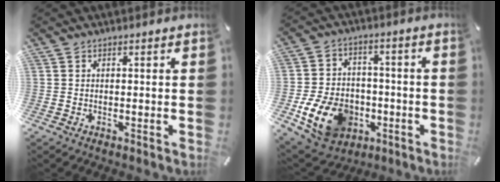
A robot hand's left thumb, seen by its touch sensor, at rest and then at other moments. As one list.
[{"total": 14.0, "force": [-5.0, 10.5, 7.7], "torque": [-0.144, 0.035, -0.081]}]